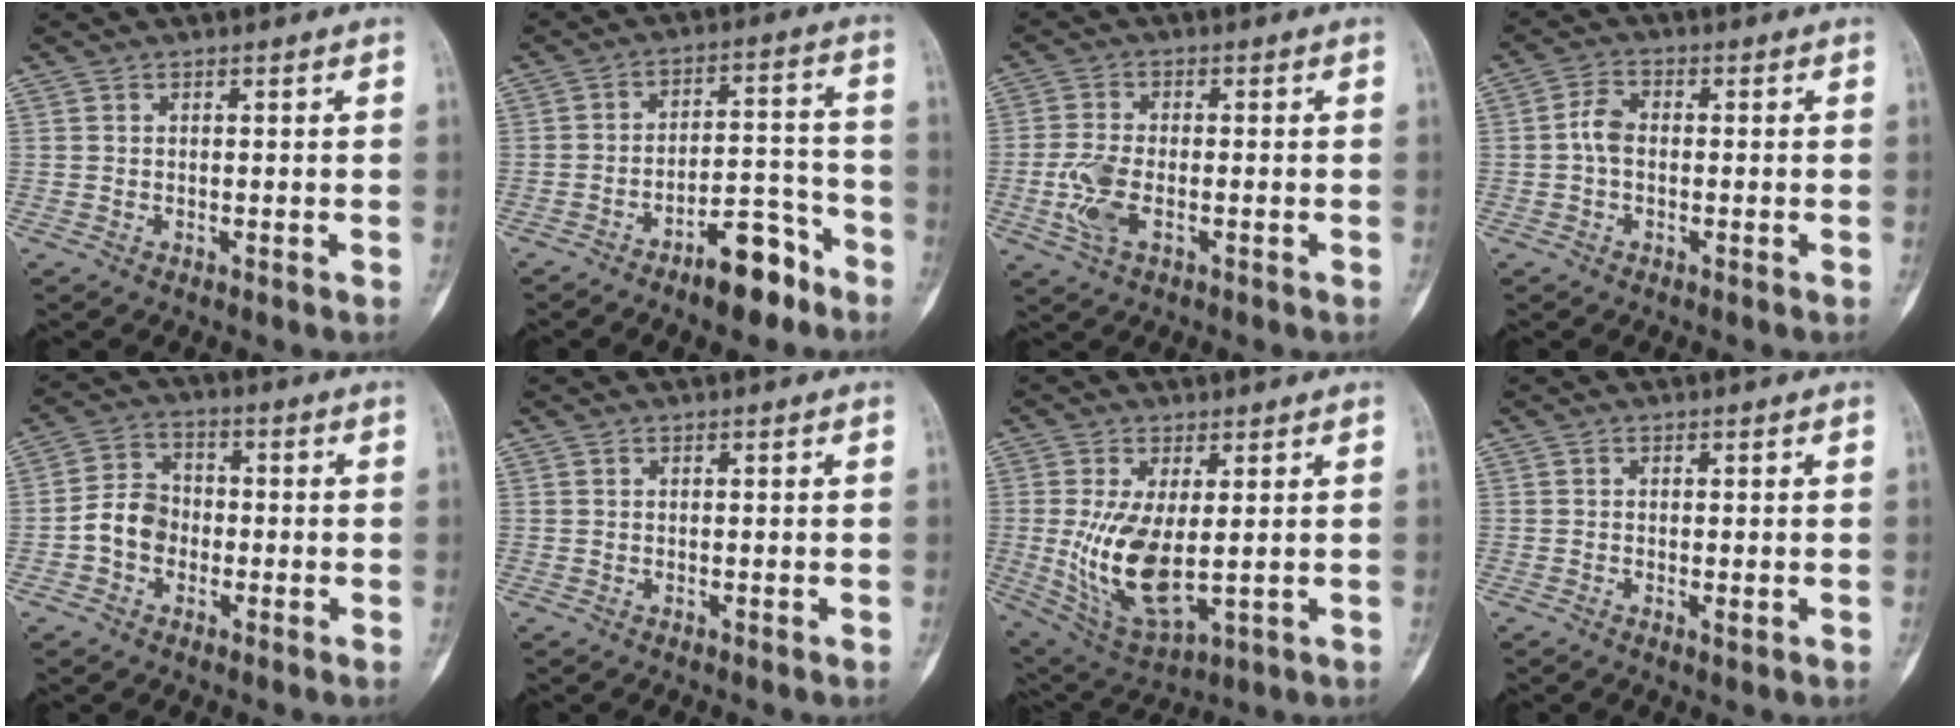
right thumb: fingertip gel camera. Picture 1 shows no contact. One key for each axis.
{"total": 10.2, "fx": -6.9, "fy": 4.0, "fz": 6.3, "tx": -0.082, "ty": 0.068, "tz": -0.109}
{"total": 6.5, "fx": -1.7, "fy": 3.1, "fz": 5.4, "tx": -0.129, "ty": 0.002, "tz": -0.033}
{"total": 3.8, "fx": -0.5, "fy": 2.4, "fz": 2.9, "tx": -0.053, "ty": 0.012, "tz": -0.017}
{"total": 7.0, "fx": -1.7, "fy": 5.6, "fz": 3.7, "tx": -0.049, "ty": 0.027, "tz": -0.044}
{"total": 0.0}
{"total": 12.6, "fx": -0.1, "fy": 5.6, "fz": 11.3, "tx": -0.216, "ty": -0.021, "tz": 0.018}
{"total": 1.0, "fx": -0.2, "fy": 0.4, "fz": 0.9, "tx": -0.016, "ty": -0.003, "tz": -0.005}